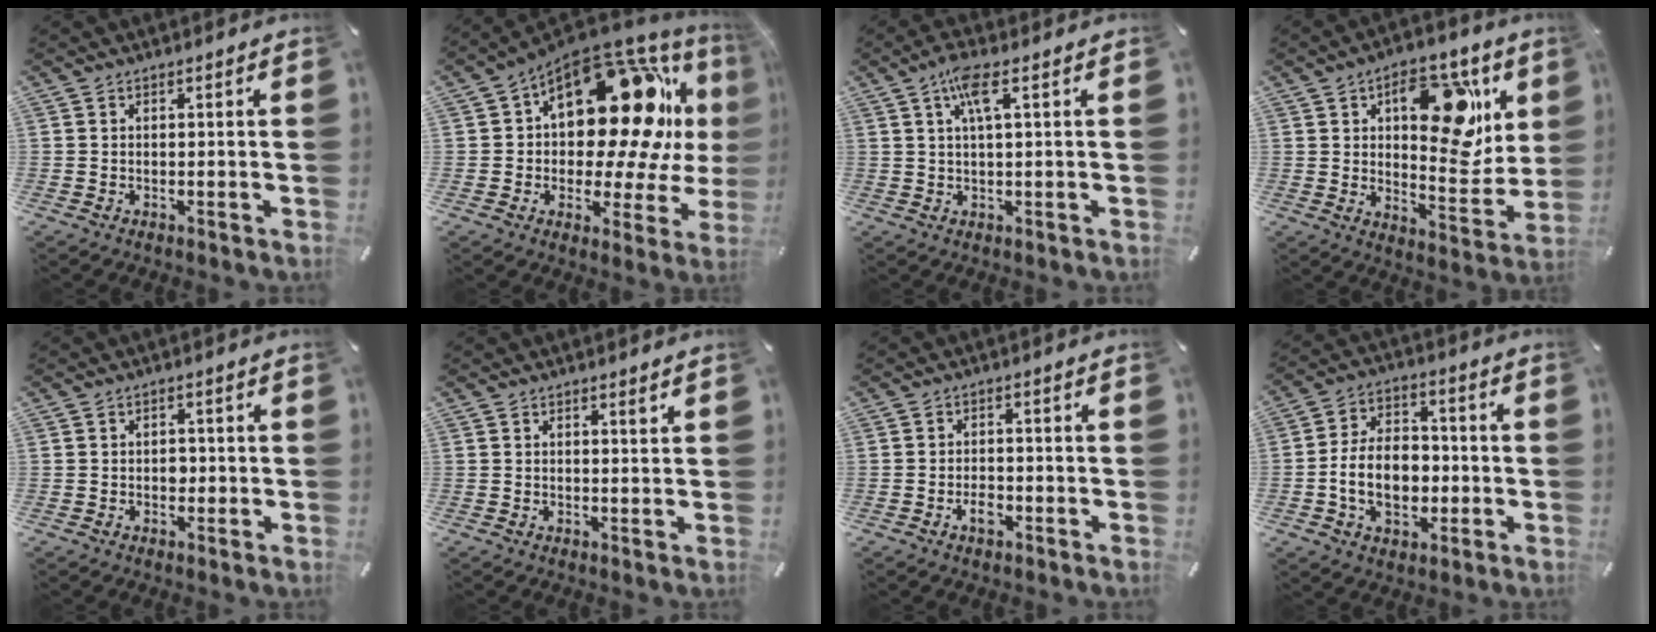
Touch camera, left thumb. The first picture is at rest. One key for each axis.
{"total": 25.8, "fx": 6.8, "fy": 13.7, "fz": 20.8, "tx": -0.307, "ty": -0.056, "tz": 0.118}
{"total": 5.8, "fx": 2.2, "fy": 1.0, "fz": 5.3, "tx": -0.109, "ty": 0.004, "tz": 0.035}
{"total": 19.3, "fx": 8.2, "fy": 10.4, "fz": 14.1, "tx": -0.163, "ty": -0.043, "tz": 0.130}
{"total": 2.2, "fx": -0.4, "fy": 1.7, "fz": 1.3, "tx": -0.018, "ty": 0.001, "tz": -0.011}
{"total": 1.2, "fx": 0.9, "fy": 0.1, "fz": 0.8, "tx": -0.015, "ty": -0.001, "tz": 0.015}
{"total": 3.1, "fx": -1.6, "fy": 1.8, "fz": 2.0, "tx": -0.042, "ty": 0.005, "tz": -0.030}
{"total": 12.0, "fx": -2.7, "fy": 8.7, "fz": 7.8, "tx": -0.151, "ty": 0.013, "tz": -0.047}